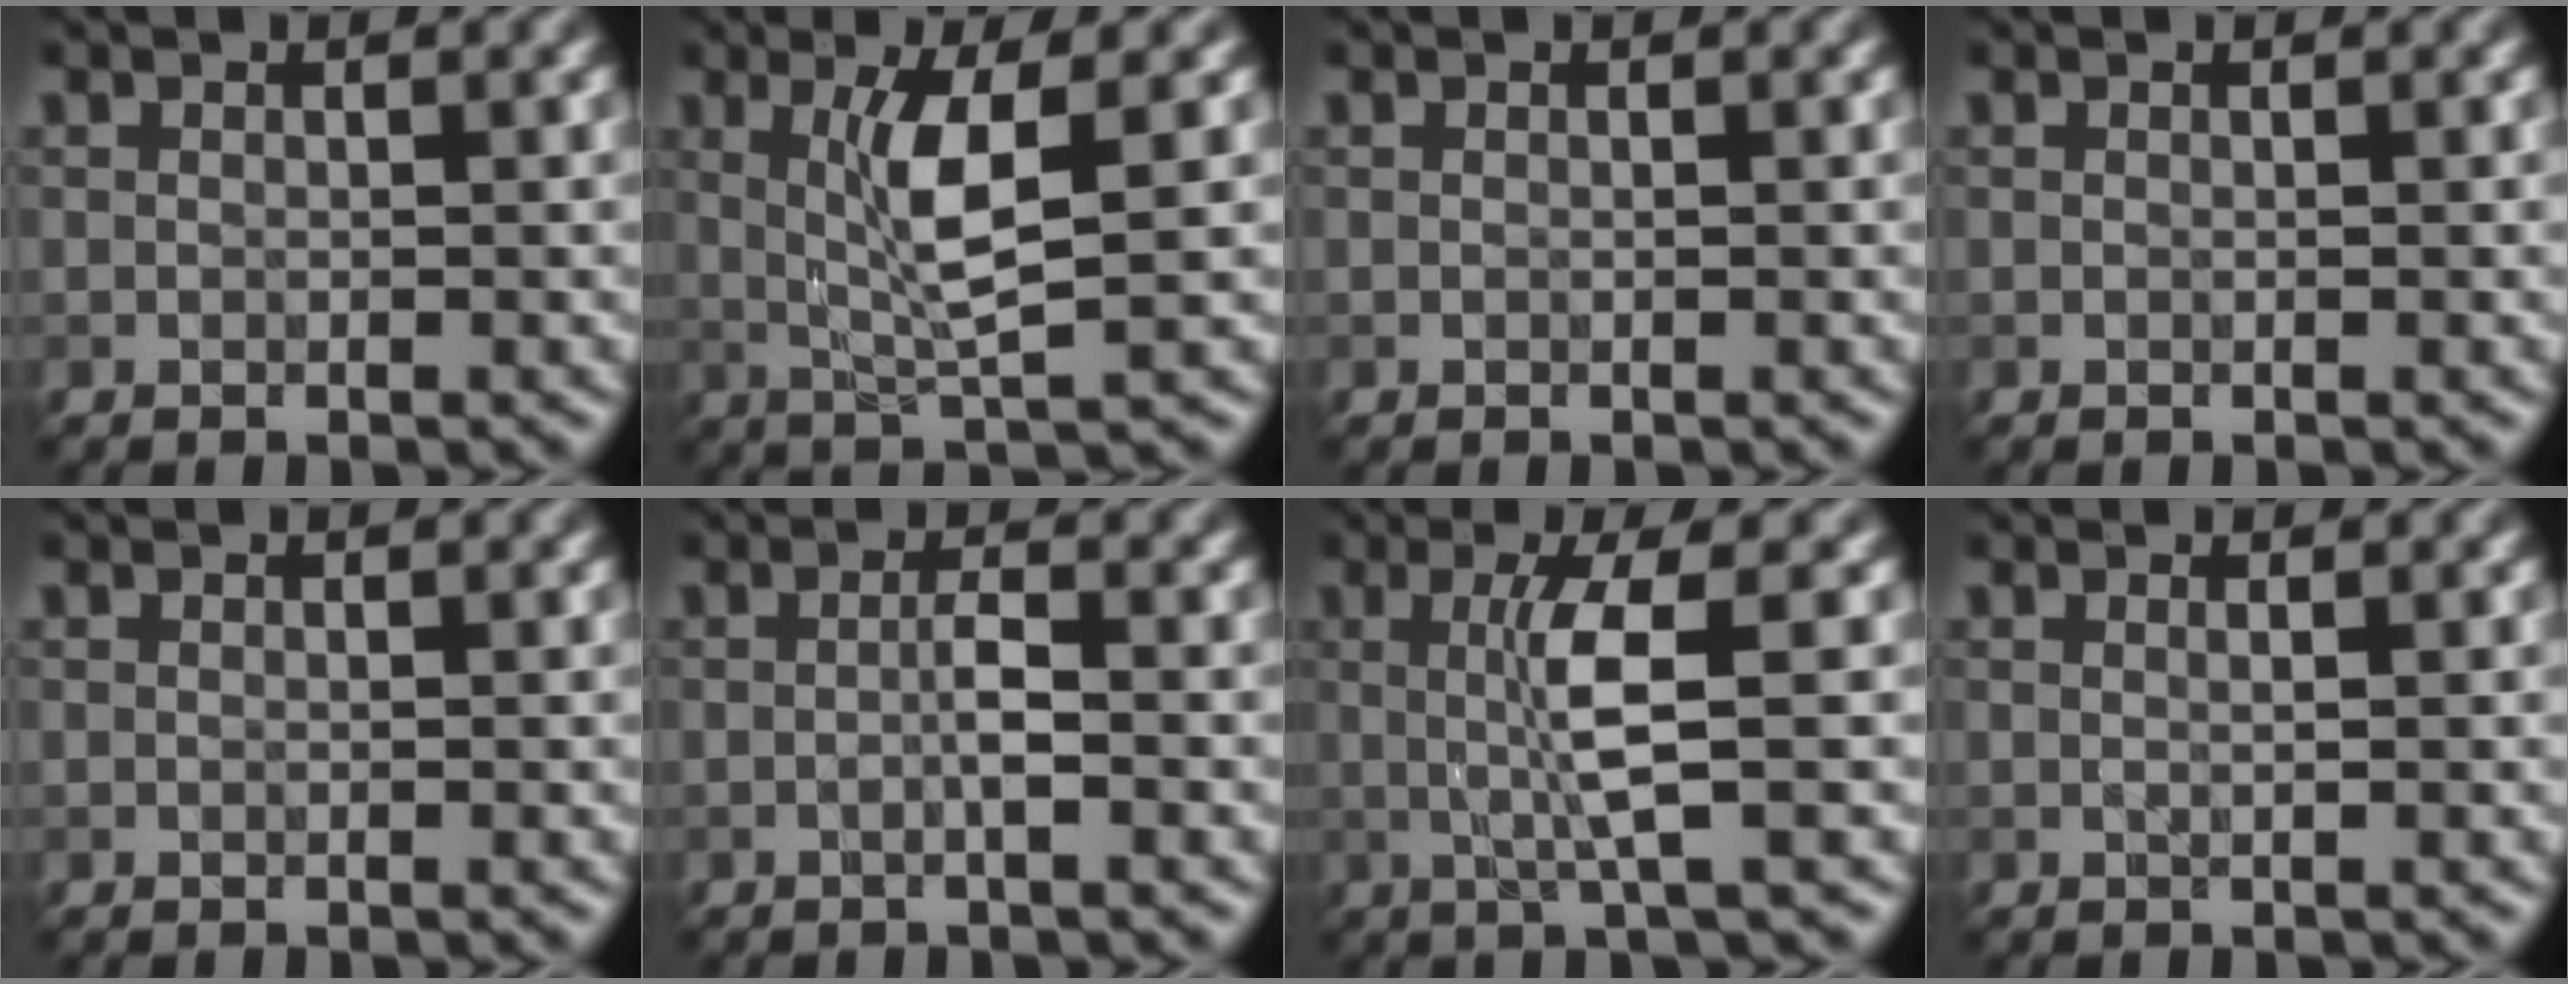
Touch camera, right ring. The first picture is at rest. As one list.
[{"total": 4.5, "force": [0.8, 0.6, 4.3], "torque": [-0.090, -0.002, 0.024]}, {"total": 0.0}, {"total": 0.0}, {"total": 0.0}, {"total": 1.7, "force": [-0.4, 0.1, 1.7], "torque": [-0.030, 0.002, -0.008]}, {"total": 4.2, "force": [0.2, 0.4, 4.2], "torque": [-0.086, -0.001, 0.007]}, {"total": 0.7, "force": [0.2, 0.2, 0.6], "torque": [-0.009, -0.001, -0.003]}]